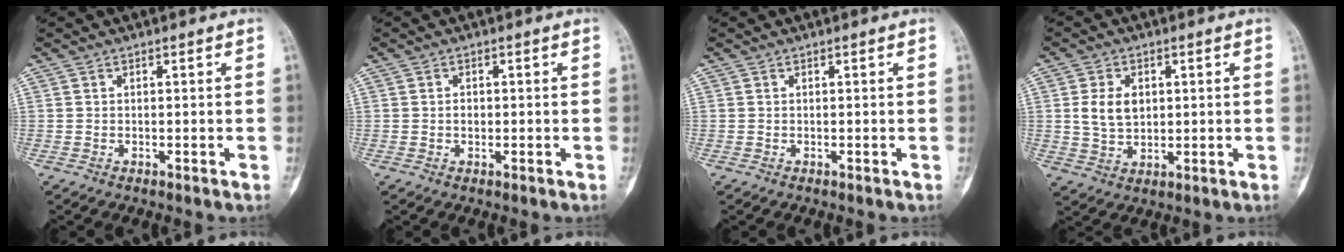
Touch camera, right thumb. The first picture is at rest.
{"total": 1.4, "force": [-0.1, 1.1, 0.9], "torque": [-0.011, 0.003, -0.001]}
{"total": 0.0}
{"total": 6.7, "force": [1.2, 4.7, 4.6], "torque": [-0.070, -0.006, 0.028]}